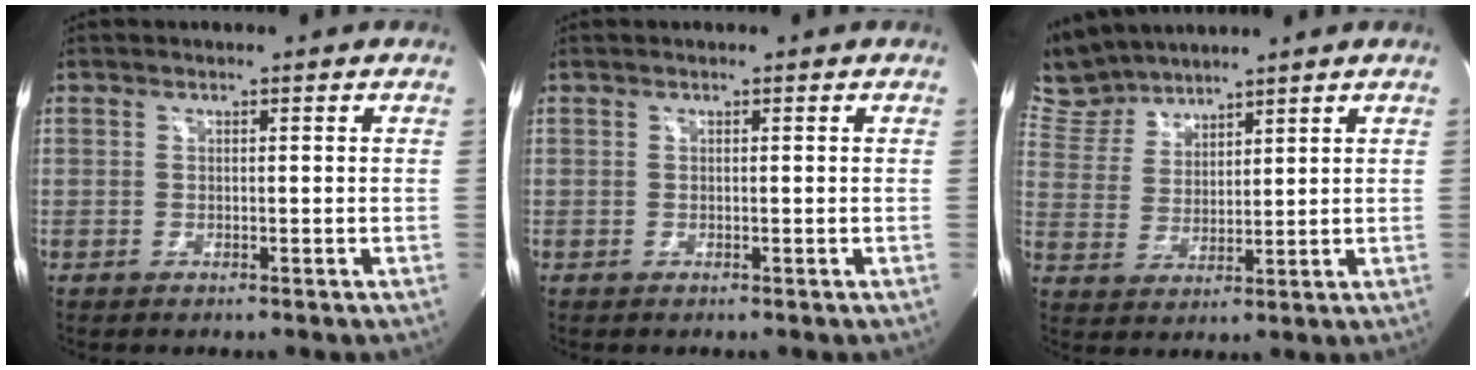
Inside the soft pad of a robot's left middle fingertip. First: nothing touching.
{"total": 0.0}
{"total": 8.0, "force": [7.8, 1.8, 0.5], "torque": [-0.026, 0.009, 0.172]}